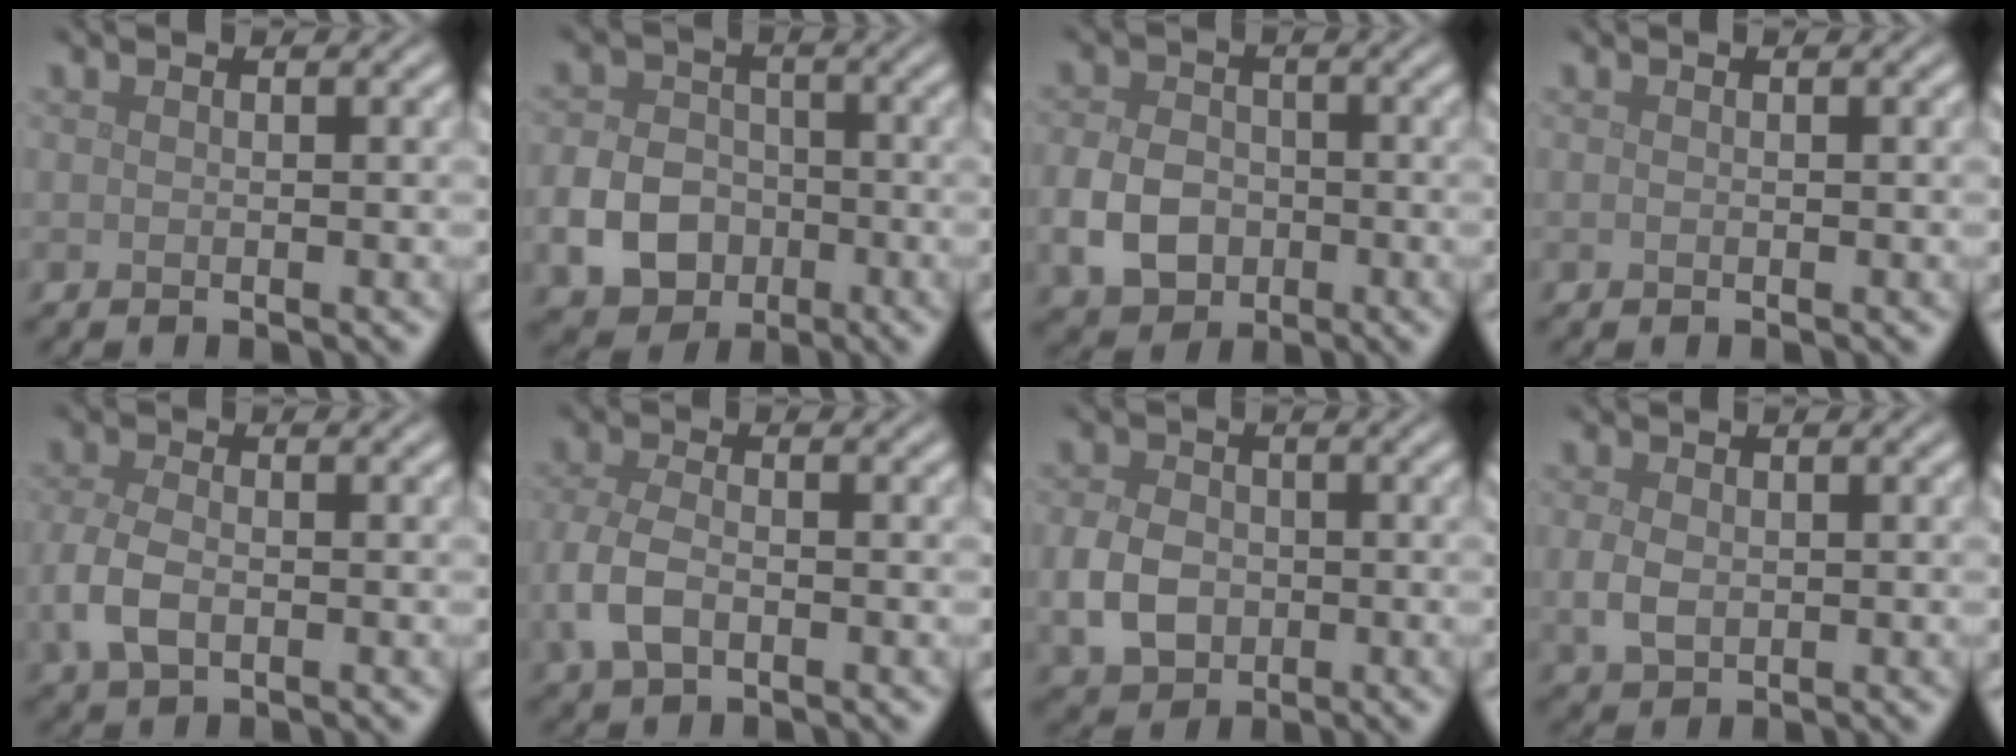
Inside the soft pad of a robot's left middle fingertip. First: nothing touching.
{"total": 5.5, "force": [-1.9, 4.3, 2.8], "torque": [-0.056, -0.003, -0.043]}
{"total": 4.8, "force": [-1.5, 3.7, 2.7], "torque": [-0.057, -0.002, -0.034]}
{"total": 0.0}
{"total": 3.7, "force": [-0.9, 2.3, 2.8], "torque": [-0.070, -0.005, -0.022]}
{"total": 3.9, "force": [-1.3, 2.2, 2.9], "torque": [-0.071, -0.002, -0.034]}
{"total": 4.4, "force": [-0.9, 3.4, 2.7], "torque": [-0.062, -0.004, -0.021]}
{"total": 2.4, "force": [-0.1, 1.7, 1.6], "torque": [-0.039, -0.003, -0.001]}